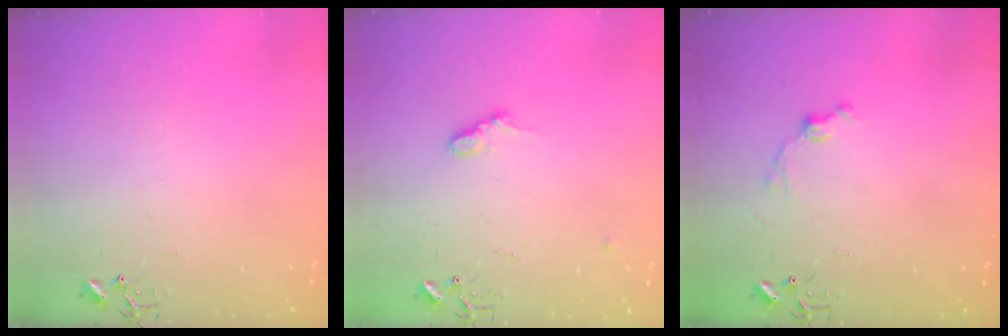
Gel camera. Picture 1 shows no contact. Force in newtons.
{"total": 8.0, "press": 7.9, "slide": 1.1}
{"total": 7.0, "press": 7.0, "slide": 0.9}